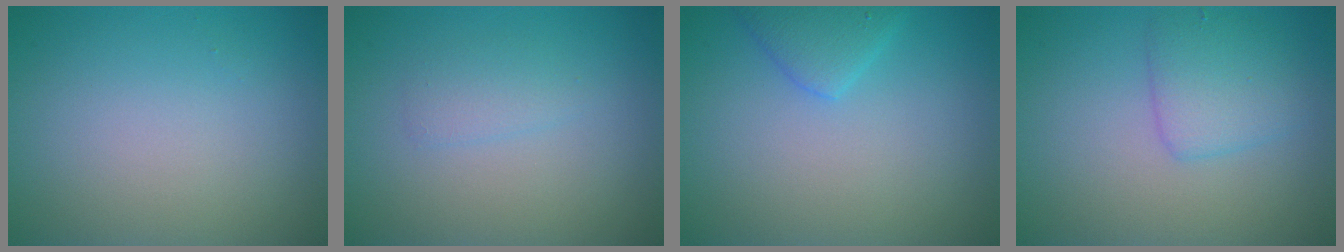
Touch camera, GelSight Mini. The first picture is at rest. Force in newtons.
{"total": 1.3, "press": 1.3, "slide": 0.0}
{"total": 2.3, "press": 2.3, "slide": 0.1}
{"total": 2.9, "press": 2.9, "slide": 0.1}